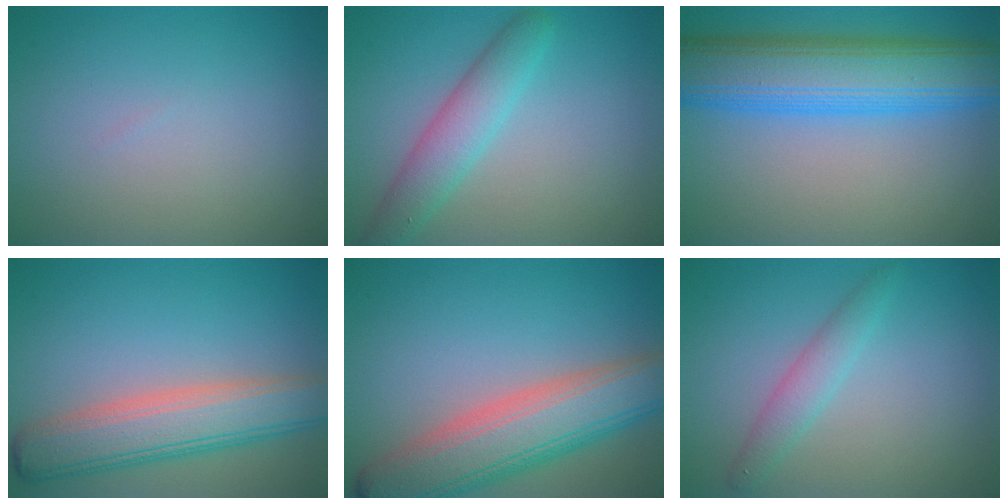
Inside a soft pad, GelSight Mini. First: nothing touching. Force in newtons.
{"total": 4.0, "press": 4.0, "slide": 0.2}
{"total": 10.4, "press": 10.4, "slide": 0.3}
{"total": 6.8, "press": 6.8, "slide": 0.5}
{"total": 8.7, "press": 8.7, "slide": 0.5}
{"total": 2.1, "press": 2.1, "slide": 0.0}